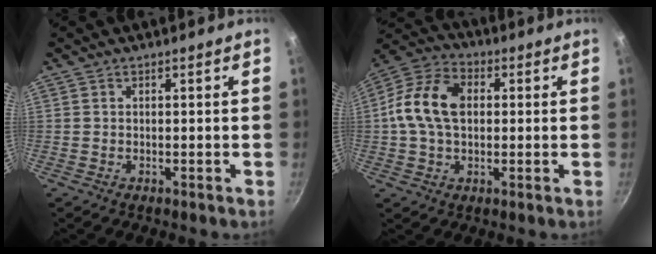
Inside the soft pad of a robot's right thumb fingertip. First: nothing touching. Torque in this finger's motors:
{"motor_torque": [0.51, 0.51, 0.23, -0.10, 0.16]}